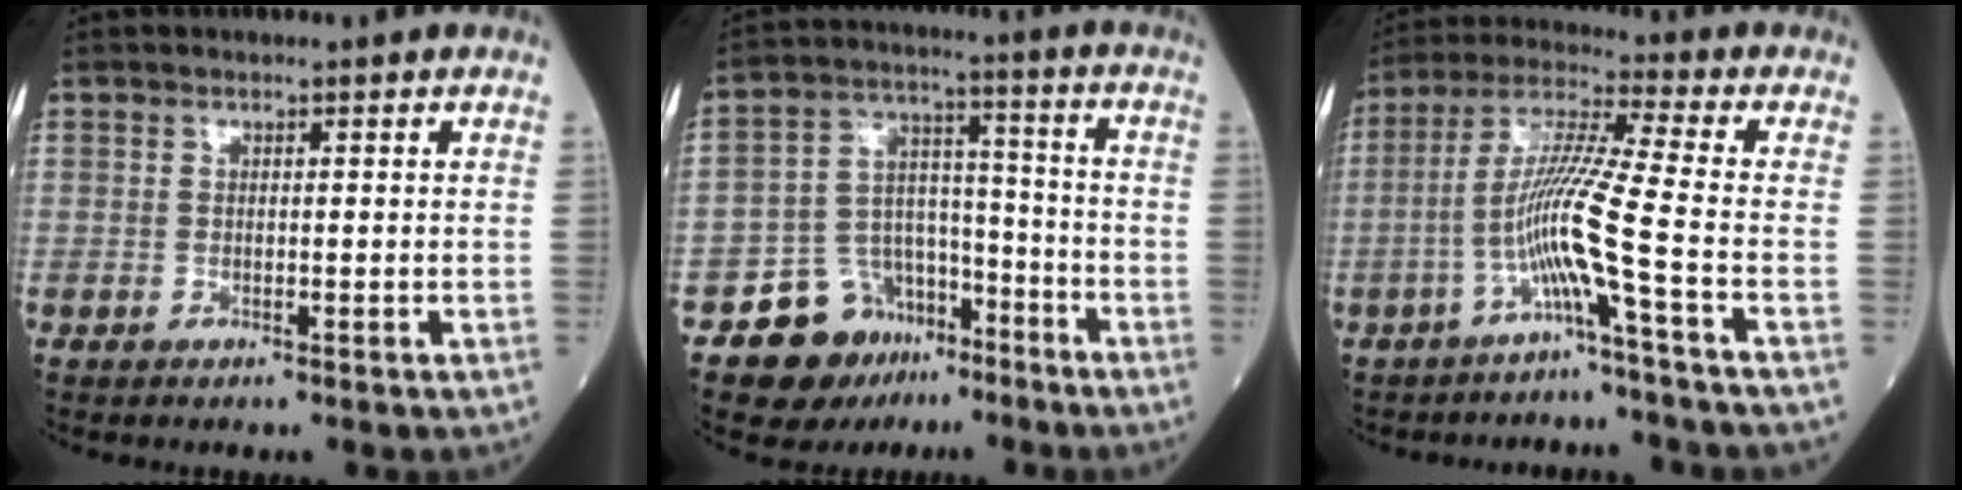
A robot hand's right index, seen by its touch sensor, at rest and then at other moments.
{"total": 11.1, "force": [-7.2, 7.6, 3.6], "torque": [-0.058, 0.045, -0.114]}
{"total": 9.3, "force": [-3.4, -2.0, 8.4], "torque": [-0.175, 0.008, -0.070]}